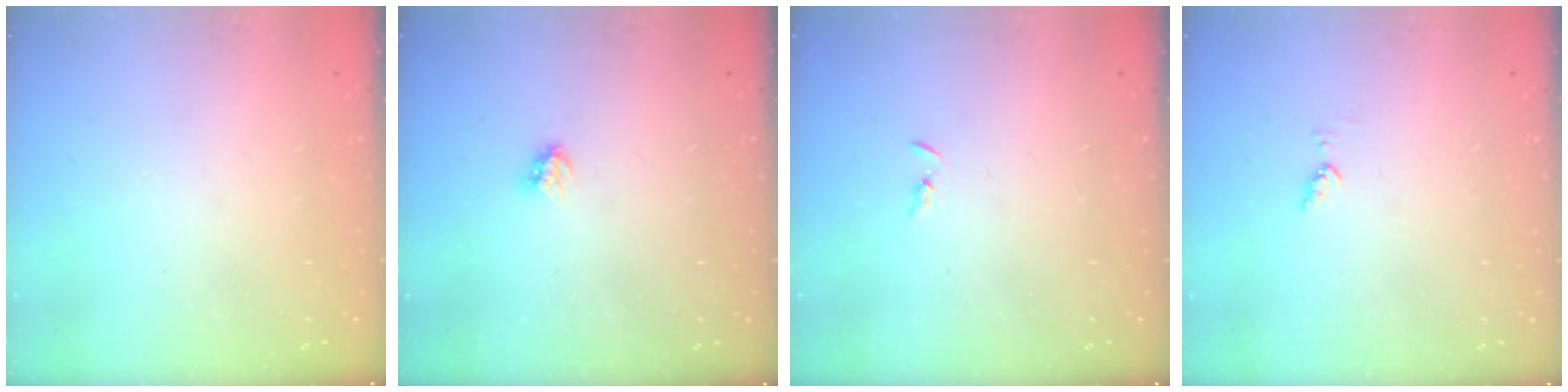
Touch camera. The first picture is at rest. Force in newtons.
{"total": 3.2, "press": 3.2, "slide": 0.1}
{"total": 2.1, "press": 2.1, "slide": 0.3}
{"total": 4.3, "press": 4.3, "slide": 0.7}